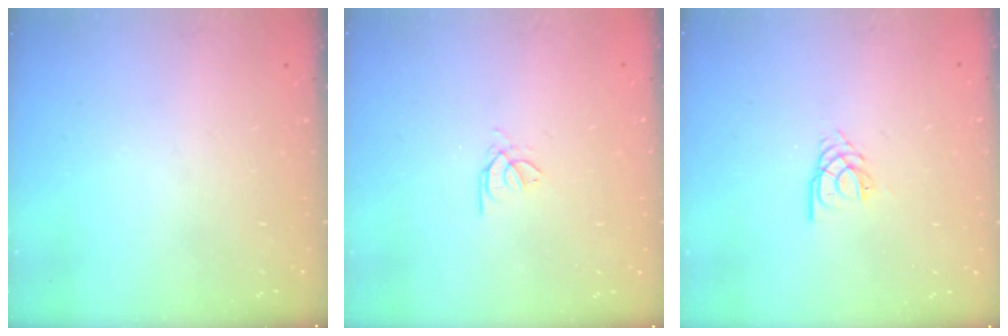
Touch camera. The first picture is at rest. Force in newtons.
{"total": 0.9, "press": 0.8, "slide": 0.4}
{"total": 2.8, "press": 2.8, "slide": 0.3}